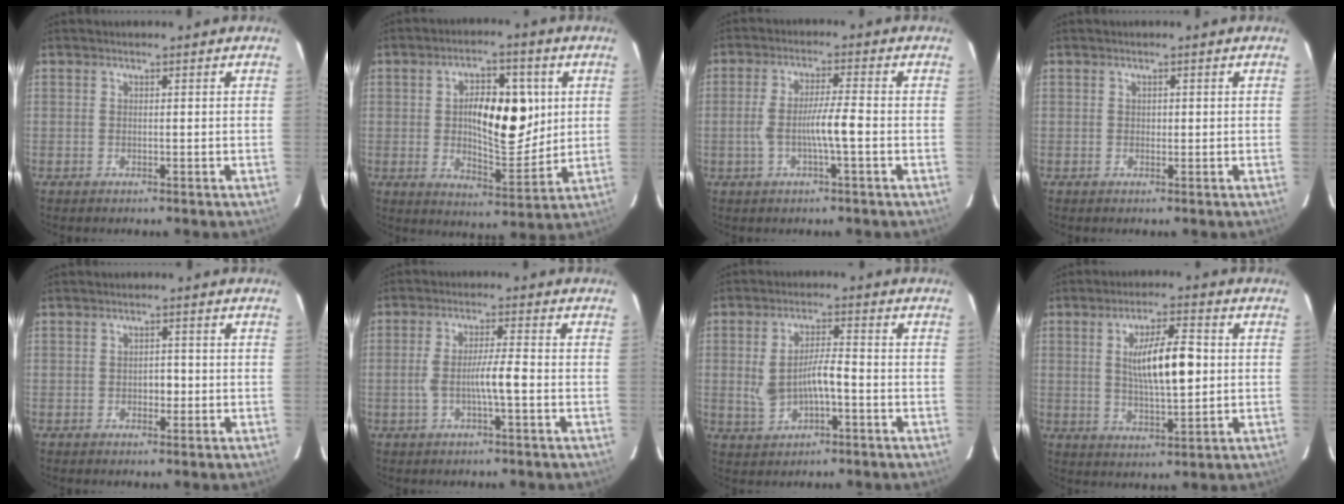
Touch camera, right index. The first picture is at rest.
{"total": 12.8, "force": [2.1, 5.0, 11.6], "torque": [-0.184, 0.010, 0.040]}
{"total": 5.8, "force": [-1.3, 0.1, 5.6], "torque": [-0.110, 0.004, -0.022]}
{"total": 0.6, "force": [0.1, 0.5, 0.4], "torque": [-0.006, 0.001, 0.001]}
{"total": 1.8, "force": [-0.4, 1.1, 1.3], "torque": [-0.017, 0.005, -0.006]}
{"total": 5.1, "force": [-1.3, 0.1, 4.9], "torque": [-0.096, 0.006, -0.021]}
{"total": 6.5, "force": [-0.9, 2.3, 6.0], "torque": [-0.122, 0.010, -0.010]}
{"total": 9.9, "force": [1.1, 2.2, 9.6], "torque": [-0.169, 0.006, 0.021]}